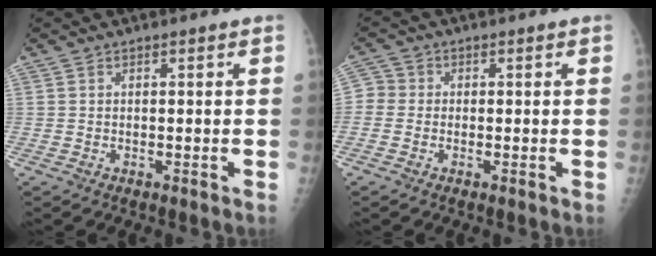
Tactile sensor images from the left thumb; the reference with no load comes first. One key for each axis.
{"total": 2.9, "fx": -0.4, "fy": 2.7, "fz": 0.8, "tx": -0.002, "ty": 0.005, "tz": -0.019}